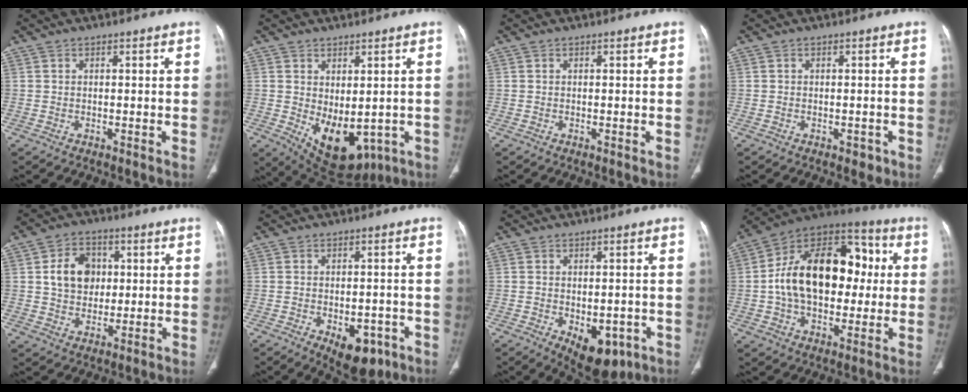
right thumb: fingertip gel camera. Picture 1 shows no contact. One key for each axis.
{"total": 11.7, "fx": -2.2, "fy": 7.0, "fz": 9.1, "tx": -0.111, "ty": -0.004, "tz": -0.001}
{"total": 0.0}
{"total": 1.6, "fx": -0.8, "fy": 1.1, "fz": 0.8, "tx": -0.002, "ty": 0.002, "tz": -0.007}
{"total": 9.6, "fx": 1.6, "fy": 7.6, "fz": 5.5, "tx": -0.059, "ty": 0.002, "tz": 0.026}
{"total": 8.9, "fx": -4.2, "fy": 5.0, "fz": 6.1, "tx": -0.061, "ty": 0.012, "tz": -0.046}
{"total": 9.9, "fx": -4.0, "fy": 5.8, "fz": 7.1, "tx": -0.071, "ty": 0.003, "tz": -0.041}
{"total": 24.1, "fx": 1.5, "fy": 15.5, "fz": 18.4, "tx": -0.276, "ty": 0.034, "tz": 0.021}